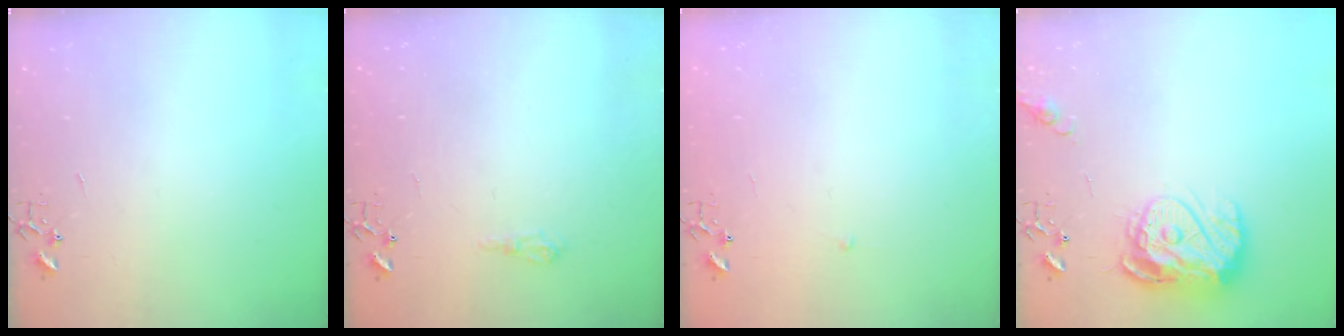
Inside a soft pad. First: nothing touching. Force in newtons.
{"total": 6.1, "press": 6.1, "slide": 0.7}
{"total": 2.3, "press": 2.3, "slide": 0.3}
{"total": 14.4, "press": 14.4, "slide": 1.3}